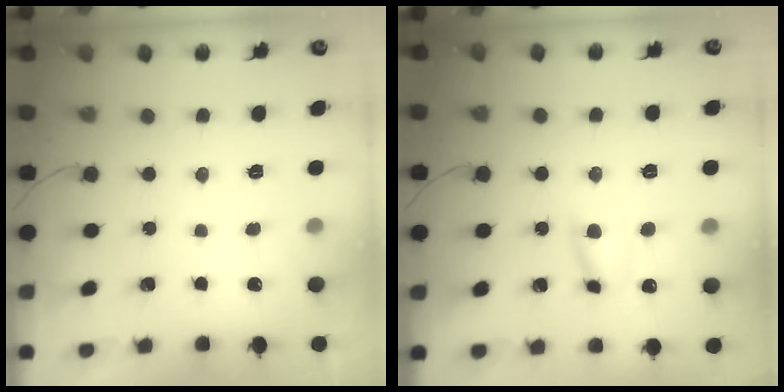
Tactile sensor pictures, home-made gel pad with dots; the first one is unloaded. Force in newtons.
{"total": 6.4, "press": 6.4, "slide": 0.1}